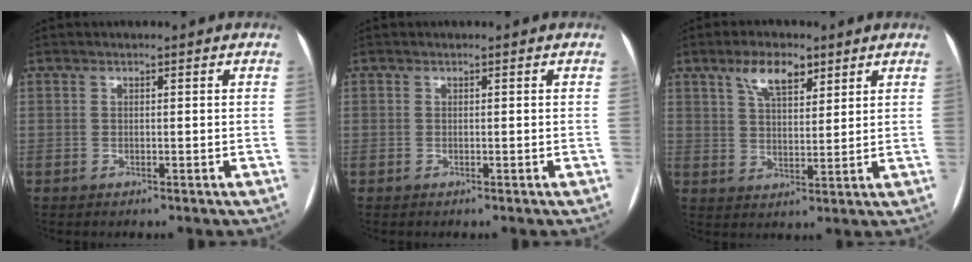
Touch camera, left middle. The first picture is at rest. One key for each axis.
{"total": 0.0}
{"total": 6.6, "fx": 4.2, "fy": 2.5, "fz": 4.4, "tx": -0.085, "ty": 0.009, "tz": 0.075}